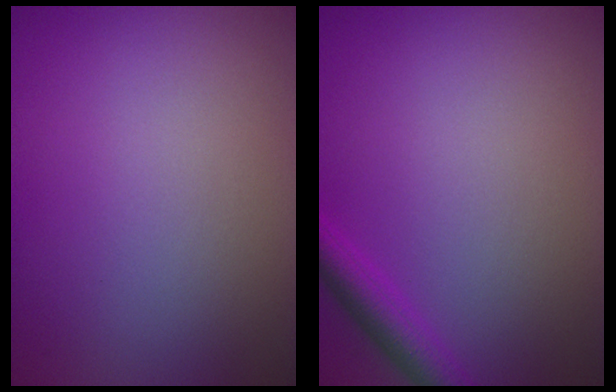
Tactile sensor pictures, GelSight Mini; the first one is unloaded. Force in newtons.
{"total": 2.4, "press": 2.4, "slide": 0.2}